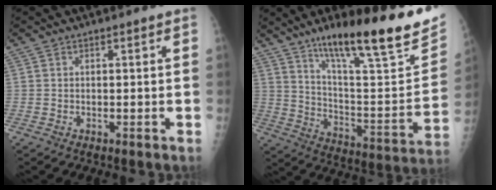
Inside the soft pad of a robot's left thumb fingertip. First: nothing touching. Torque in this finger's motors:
{"motor_torque": [0.30, 0.21, 1.44, -1.33, 0.14]}